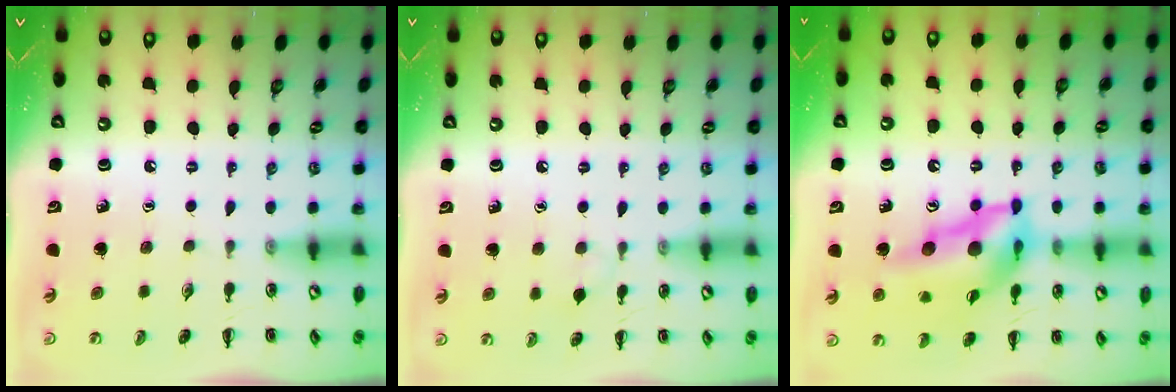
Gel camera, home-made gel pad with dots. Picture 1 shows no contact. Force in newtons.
{"total": 4.0, "press": 3.7, "slide": 1.6}
{"total": 15.6, "press": 14.8, "slide": 5.0}